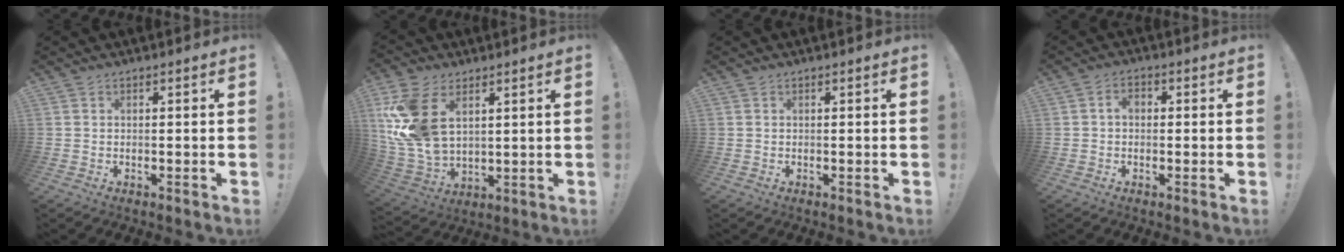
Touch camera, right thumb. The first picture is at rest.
{"total": 18.0, "force": [6.2, 11.5, 12.4], "torque": [-0.253, -0.032, 0.115]}
{"total": 0.0}
{"total": 2.9, "force": [-0.1, 1.9, 2.1], "torque": [-0.035, 0.007, -0.004]}